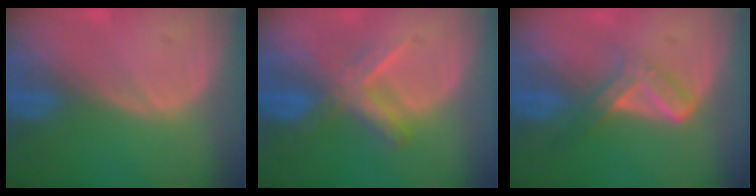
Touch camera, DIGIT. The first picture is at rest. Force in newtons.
{"total": 5.7, "press": 5.7, "slide": 0.4}
{"total": 5.5, "press": 4.7, "slide": 2.8}